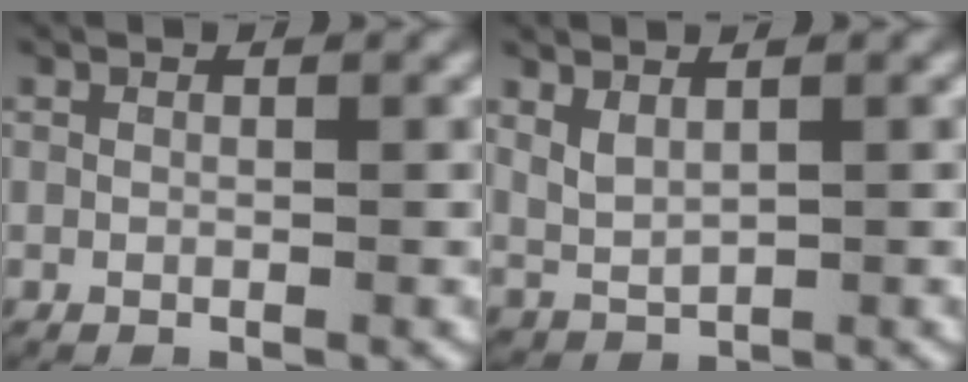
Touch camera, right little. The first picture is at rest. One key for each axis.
{"total": 2.7, "fx": 0.9, "fy": 2.0, "fz": 1.5, "tx": -0.042, "ty": -0.007, "tz": 0.027}